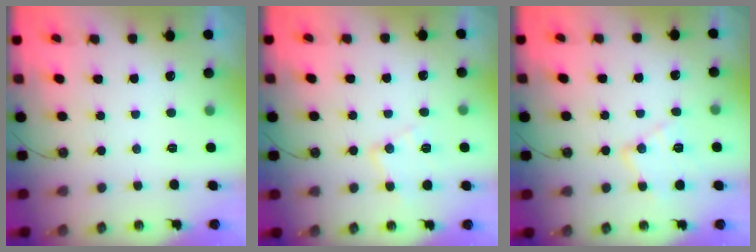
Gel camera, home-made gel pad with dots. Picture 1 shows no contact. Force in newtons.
{"total": 10.1, "press": 10.1, "slide": 0.7}
{"total": 11.4, "press": 11.4, "slide": 0.6}